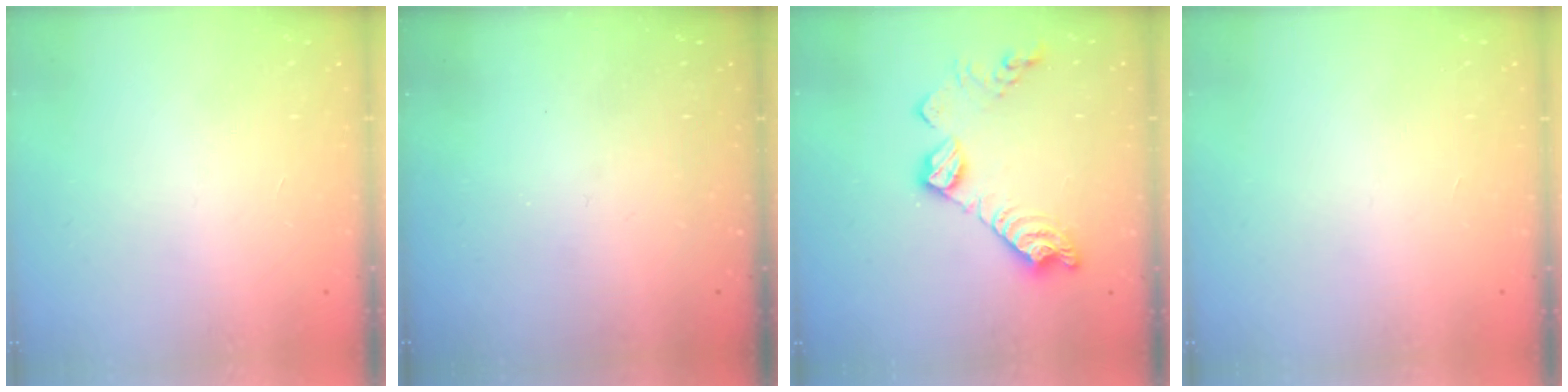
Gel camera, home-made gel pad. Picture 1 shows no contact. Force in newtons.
{"total": 0.0}
{"total": 14.5, "press": 14.5, "slide": 0.8}
{"total": 0.0}